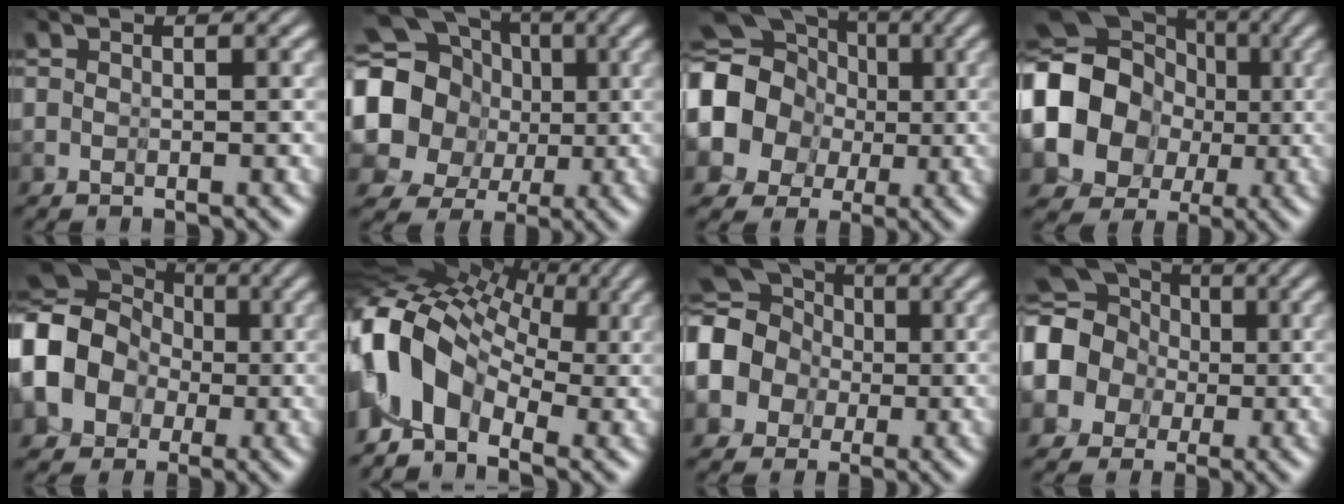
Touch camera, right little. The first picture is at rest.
{"total": 16.3, "force": [2.8, 15.0, 5.9], "torque": [-0.188, 0.015, 0.006]}
{"total": 13.1, "force": [0.2, 12.0, 5.2], "torque": [-0.161, 0.004, -0.031]}
{"total": 12.0, "force": [-0.2, 10.7, 5.4], "torque": [-0.129, -0.015, -0.025]}
{"total": 9.9, "force": [-0.7, 8.4, 5.3], "torque": [-0.117, -0.020, -0.046]}
{"total": 8.6, "force": [-0.3, 6.3, 5.8], "torque": [-0.135, -0.006, -0.012]}
{"total": 9.0, "force": [0.2, 8.0, 4.0], "torque": [-0.128, -0.002, -0.025]}
{"total": 10.2, "force": [0.4, 9.2, 4.3], "torque": [-0.141, 0.004, -0.024]}